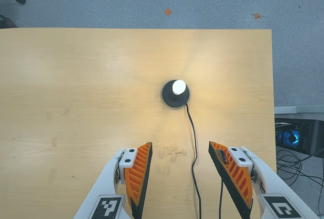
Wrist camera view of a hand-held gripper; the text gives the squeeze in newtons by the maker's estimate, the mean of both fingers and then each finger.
{"total": 0.0}